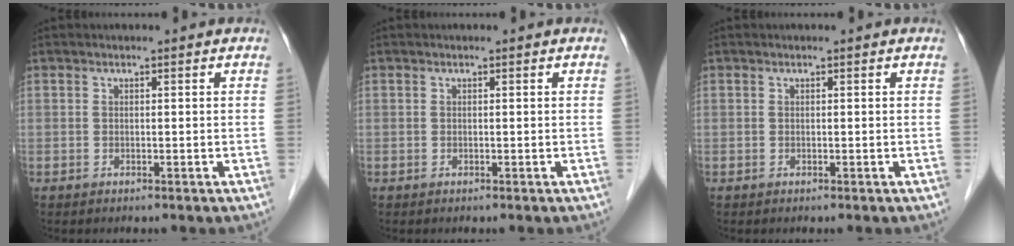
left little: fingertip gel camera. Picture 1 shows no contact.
{"total": 0.0}
{"total": 0.0}